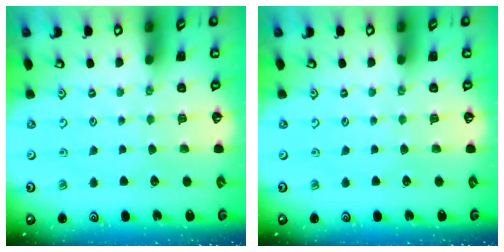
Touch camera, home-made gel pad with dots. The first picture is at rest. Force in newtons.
{"total": 0.0}